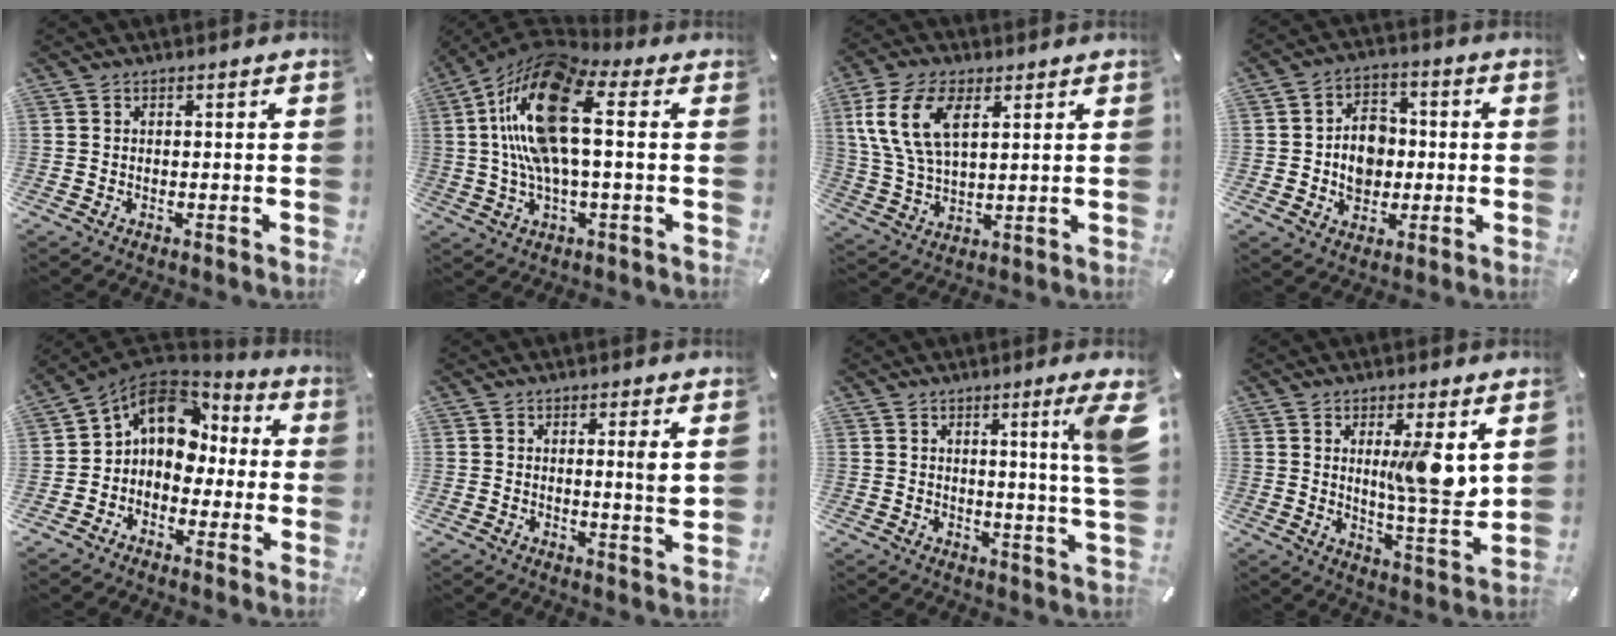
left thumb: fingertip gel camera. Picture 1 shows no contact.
{"total": 20.8, "force": [3.3, 9.2, 18.4], "torque": [-0.369, 0.004, 0.058]}
{"total": 12.5, "force": [4.9, 7.2, 9.0], "torque": [-0.223, -0.002, 0.086]}
{"total": 8.8, "force": [-0.7, 7.5, 4.6], "torque": [-0.081, 0.012, -0.011]}
{"total": 11.4, "force": [2.5, 9.1, 6.4], "torque": [-0.115, -0.001, 0.048]}
{"total": 3.5, "force": [1.4, 0.0, 3.3], "torque": [-0.048, -0.013, 0.017]}
{"total": 10.0, "force": [4.0, -0.8, 9.2], "torque": [-0.137, -0.028, 0.054]}
{"total": 11.7, "force": [3.7, 2.3, 10.8], "torque": [-0.160, -0.028, 0.054]}